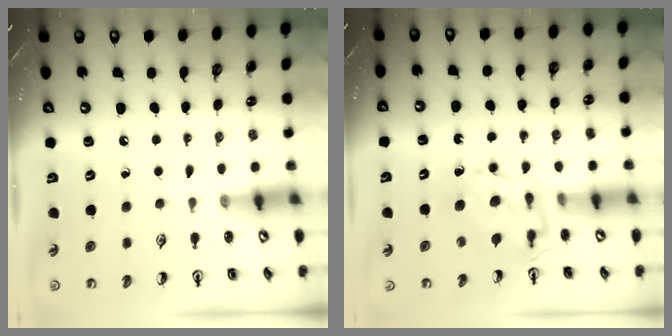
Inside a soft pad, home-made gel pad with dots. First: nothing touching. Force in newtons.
{"total": 6.8, "press": 6.8, "slide": 0.4}